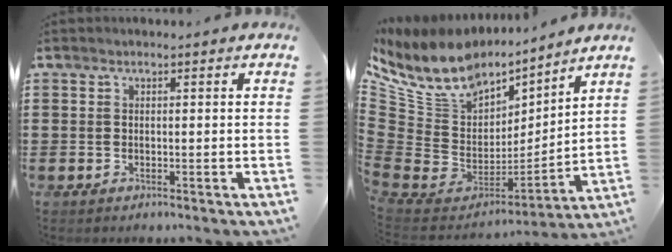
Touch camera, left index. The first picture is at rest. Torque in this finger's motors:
{"motor_torque": [2.14, 0.00, 1.05, 0.21]}